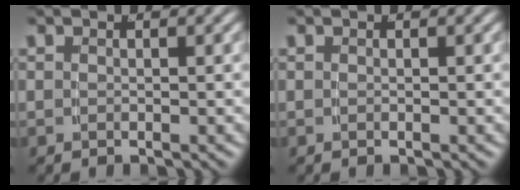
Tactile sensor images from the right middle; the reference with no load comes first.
{"total": 0.0}